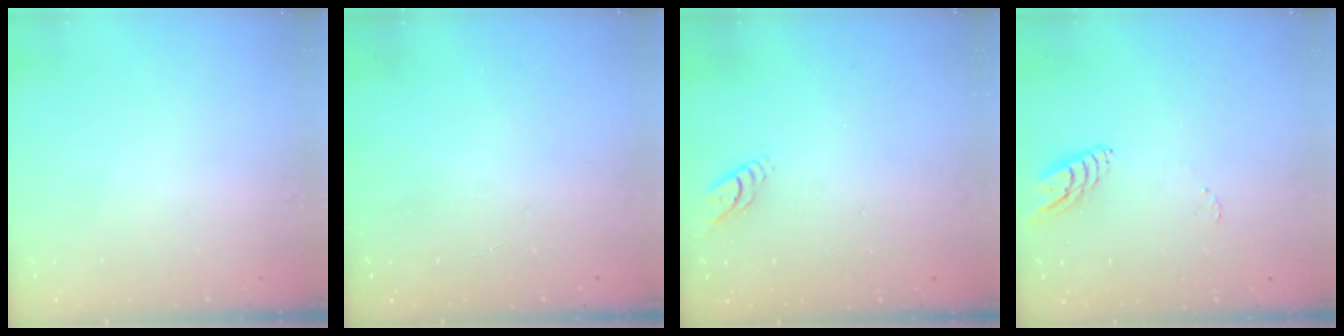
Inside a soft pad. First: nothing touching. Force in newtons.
{"total": 1.7, "press": 1.7, "slide": 0.1}
{"total": 4.0, "press": 4.0, "slide": 0.2}
{"total": 6.0, "press": 6.0, "slide": 0.5}